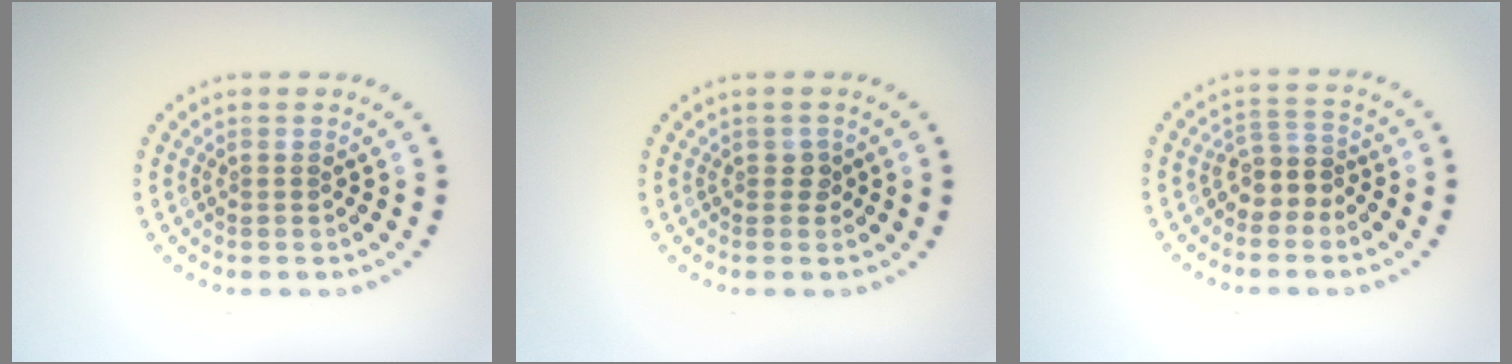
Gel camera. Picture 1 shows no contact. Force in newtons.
{"total": 1.0, "press": 0.9, "slide": 0.4}
{"total": 2.3, "press": 1.8, "slide": 1.5}